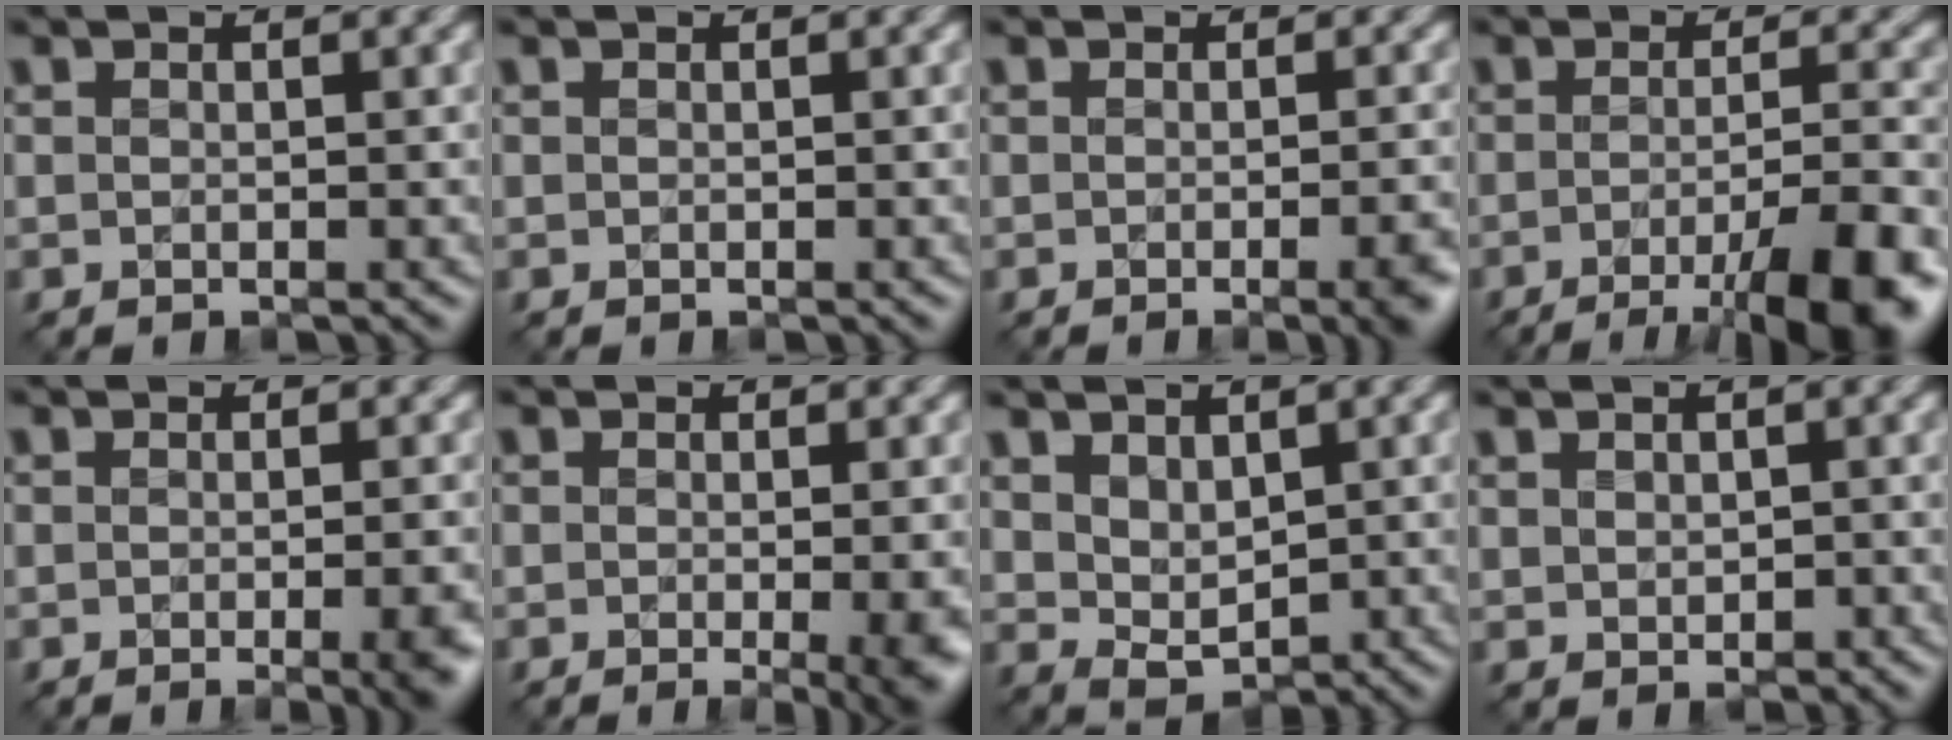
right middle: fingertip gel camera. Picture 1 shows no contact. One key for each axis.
{"total": 0.0}
{"total": 4.6, "fx": -1.7, "fy": 1.7, "fz": 3.9, "tx": -0.018, "ty": 0.001, "tz": -0.011}
{"total": 9.9, "fx": -5.3, "fy": 2.6, "fz": 7.9, "tx": -0.098, "ty": -0.004, "tz": -0.073}
{"total": 6.4, "fx": -1.9, "fy": 2.8, "fz": 5.5, "tx": -0.021, "ty": 0.000, "tz": -0.010}
{"total": 7.1, "fx": -1.2, "fy": 3.0, "fz": 6.4, "tx": -0.038, "ty": -0.003, "tz": -0.004}
{"total": 2.8, "fx": 1.5, "fy": 1.8, "fz": 1.6, "tx": -0.038, "ty": -0.006, "tz": 0.038}
{"total": 0.7, "fx": 0.5, "fy": 0.4, "fz": -0.1, "tx": -0.001, "ty": 0.002, "tz": 0.015}